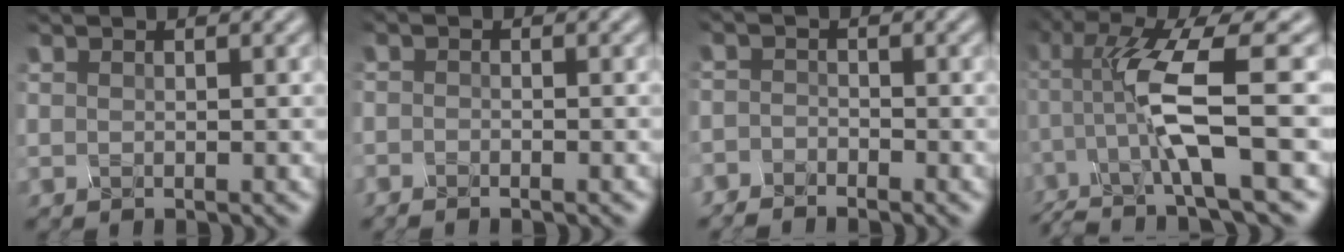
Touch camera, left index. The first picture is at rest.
{"total": 1.8, "force": [-1.8, -0.2, -0.2], "torque": [0.002, -0.006, -0.011]}
{"total": 2.8, "force": [-2.6, -0.4, -1.0], "torque": [0.004, 0.000, -0.032]}
{"total": 8.8, "force": [-3.1, 0.9, 8.2], "torque": [-0.173, 0.006, -0.037]}